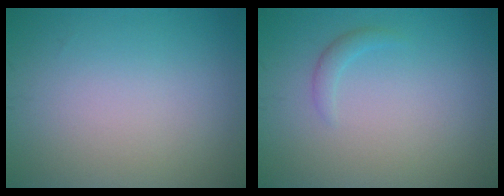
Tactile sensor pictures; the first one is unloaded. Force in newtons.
{"total": 1.0, "press": 1.0, "slide": 0.0}